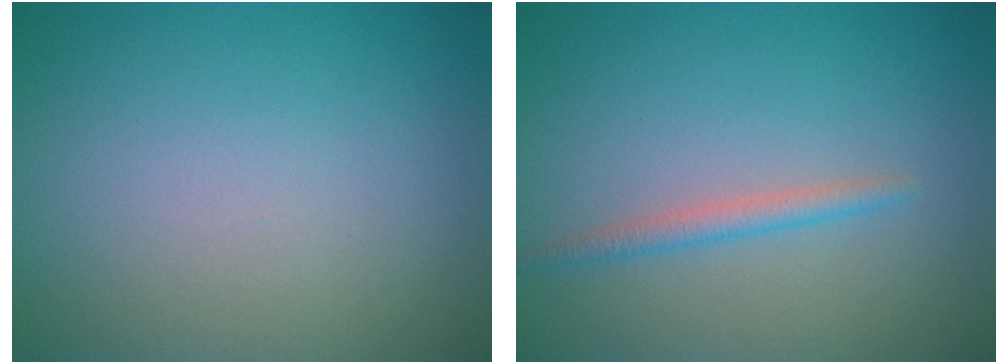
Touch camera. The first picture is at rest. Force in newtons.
{"total": 1.6, "press": 1.6, "slide": 0.0}